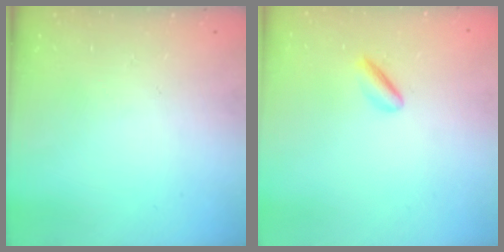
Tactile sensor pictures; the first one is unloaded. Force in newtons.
{"total": 1.8, "press": 1.7, "slide": 0.6}